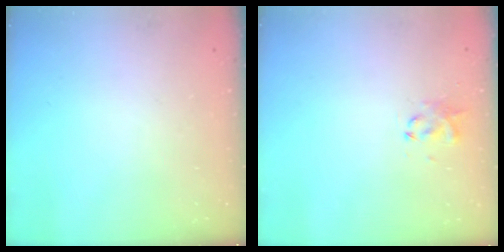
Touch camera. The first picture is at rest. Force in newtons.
{"total": 2.9, "press": 2.8, "slide": 1.0}